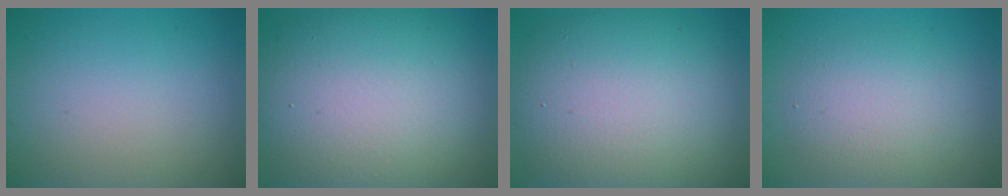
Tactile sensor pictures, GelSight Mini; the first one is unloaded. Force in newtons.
{"total": 14.4, "press": 14.4, "slide": 0.7}
{"total": 12.8, "press": 12.7, "slide": 1.1}
{"total": 4.2, "press": 4.2, "slide": 0.1}